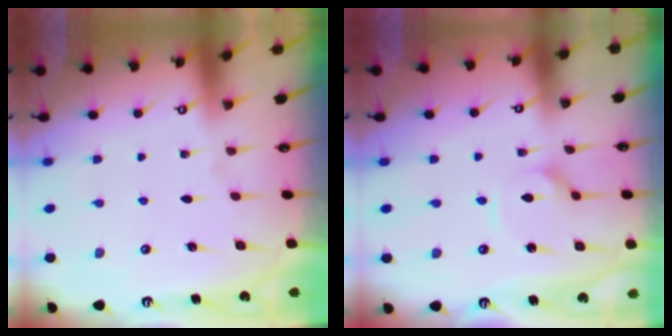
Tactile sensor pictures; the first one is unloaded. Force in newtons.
{"total": 3.5, "press": 3.5, "slide": 0.1}